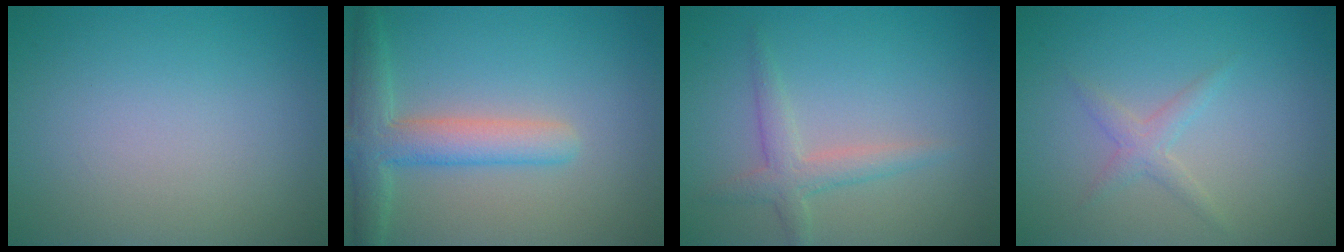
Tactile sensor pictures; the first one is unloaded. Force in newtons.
{"total": 4.5, "press": 4.5, "slide": 0.5}
{"total": 2.5, "press": 2.5, "slide": 0.1}
{"total": 1.5, "press": 1.5, "slide": 0.1}